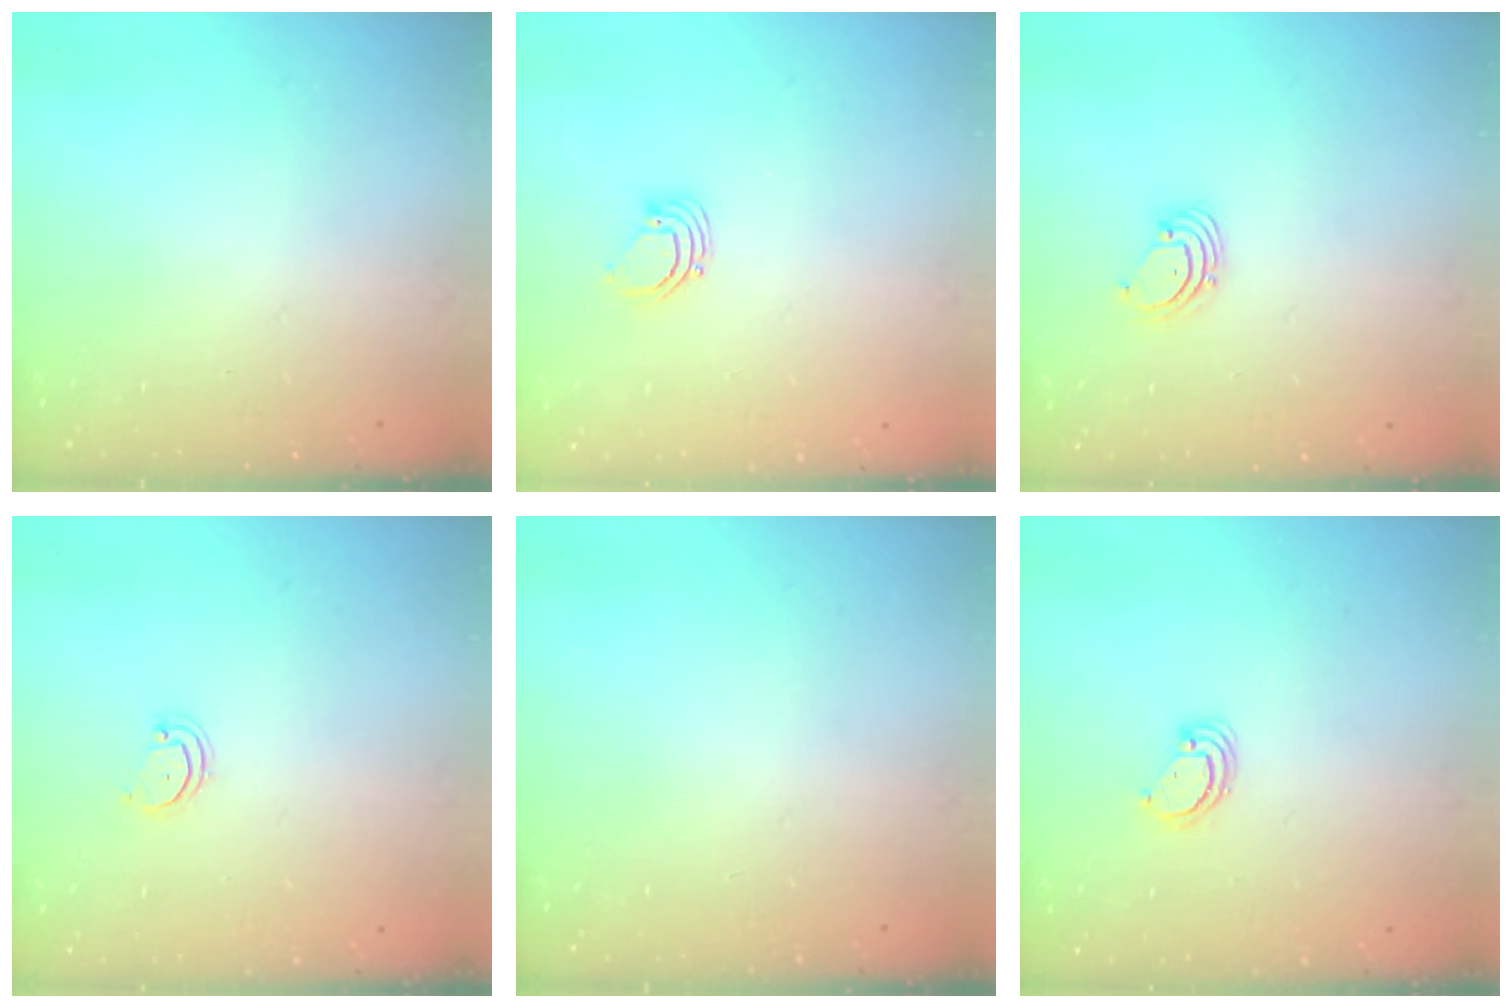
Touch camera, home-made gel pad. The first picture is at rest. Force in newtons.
{"total": 2.7, "press": 2.7, "slide": 0.1}
{"total": 1.6, "press": 1.6, "slide": 0.1}
{"total": 2.6, "press": 2.6, "slide": 0.2}
{"total": 0.0}
{"total": 4.1, "press": 4.1, "slide": 0.2}